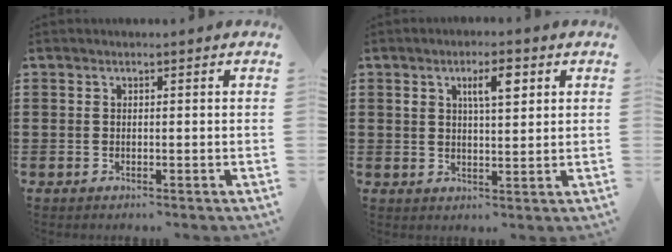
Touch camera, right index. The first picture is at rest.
{"total": 4.8, "force": [2.1, 1.5, 4.1], "torque": [-0.070, 0.004, 0.031]}